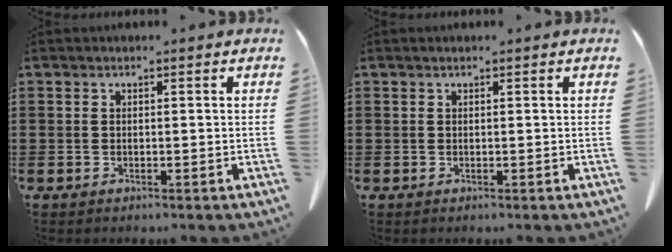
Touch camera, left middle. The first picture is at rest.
{"total": 0.0}